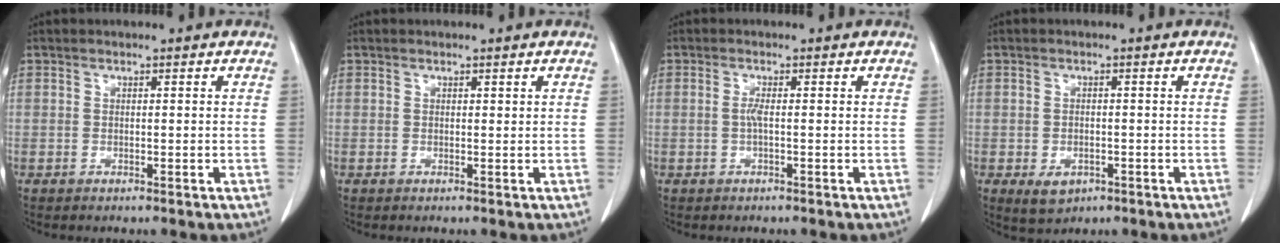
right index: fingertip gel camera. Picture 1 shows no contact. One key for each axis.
{"total": 0.0}
{"total": 1.3, "fx": -0.2, "fy": 0.0, "fz": 1.3, "tx": -0.030, "ty": 0.000, "tz": -0.005}
{"total": 3.4, "fx": -1.4, "fy": 2.3, "fz": 2.0, "tx": -0.032, "ty": -0.003, "tz": -0.008}